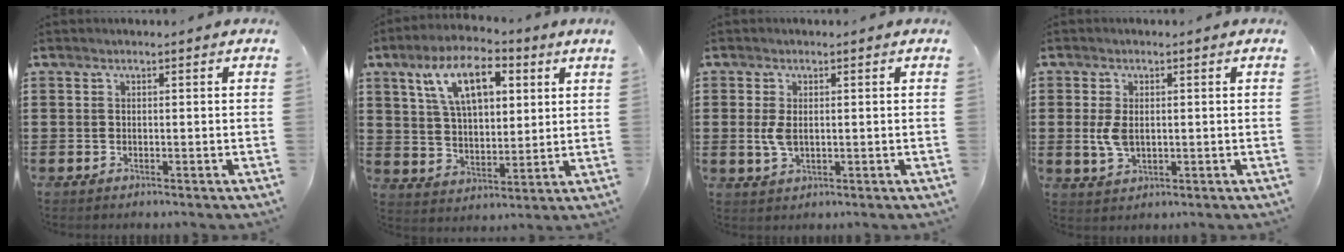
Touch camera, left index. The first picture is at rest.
{"total": 11.4, "force": [6.0, 4.7, 8.4], "torque": [-0.164, 0.005, 0.106]}
{"total": 3.2, "force": [0.1, 1.6, 2.7], "torque": [-0.077, -0.005, -0.005]}
{"total": 4.0, "force": [0.2, 2.3, 3.4], "torque": [-0.090, -0.004, -0.004]}